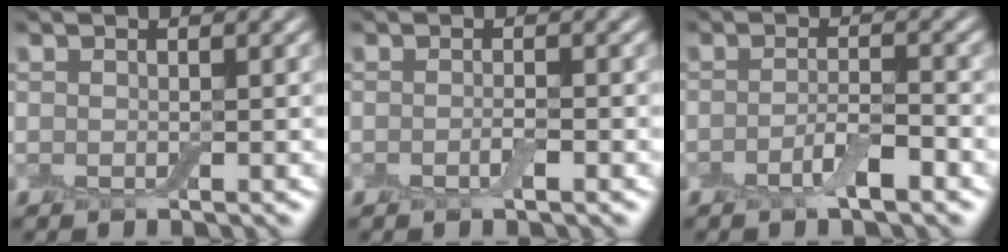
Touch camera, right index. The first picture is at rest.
{"total": 1.0, "force": [-0.5, 0.2, 0.8], "torque": [-0.017, -0.002, -0.009]}
{"total": 2.6, "force": [-1.4, 0.6, 2.2], "torque": [-0.041, 0.004, -0.030]}